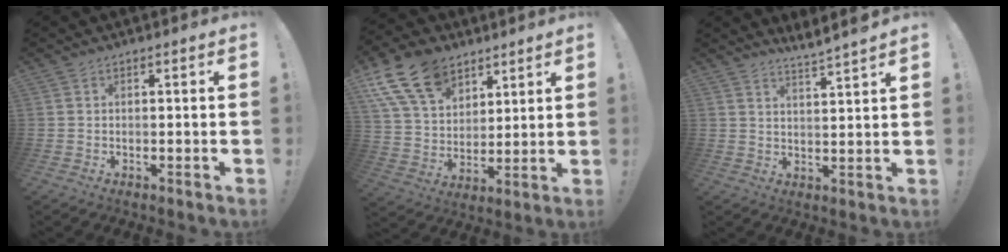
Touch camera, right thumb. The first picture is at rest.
{"total": 17.9, "force": [10.5, 11.4, 8.9], "torque": [-0.178, -0.053, 0.200]}
{"total": 5.1, "force": [4.5, -0.9, 2.2], "torque": [-0.030, -0.037, 0.073]}